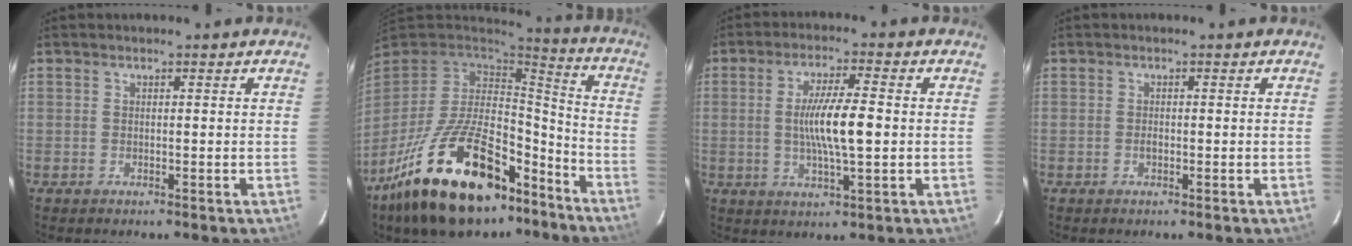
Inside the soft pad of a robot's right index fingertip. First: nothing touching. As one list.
[{"total": 28.3, "force": [-17.3, 13.4, 18.0], "torque": [-0.344, -0.005, -0.262]}, {"total": 8.9, "force": [-0.2, 1.3, 8.8], "torque": [-0.158, -0.003, -0.001]}, {"total": 0.9, "force": [-0.3, 0.6, 0.6], "torque": [-0.011, 0.002, -0.006]}]